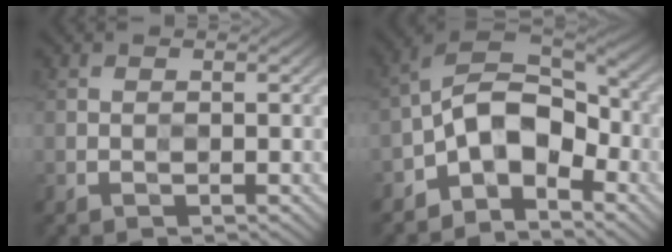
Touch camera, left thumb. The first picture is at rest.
{"total": 9.6, "force": [-4.6, 5.3, 6.5], "torque": [-0.106, 0.007, -0.106]}